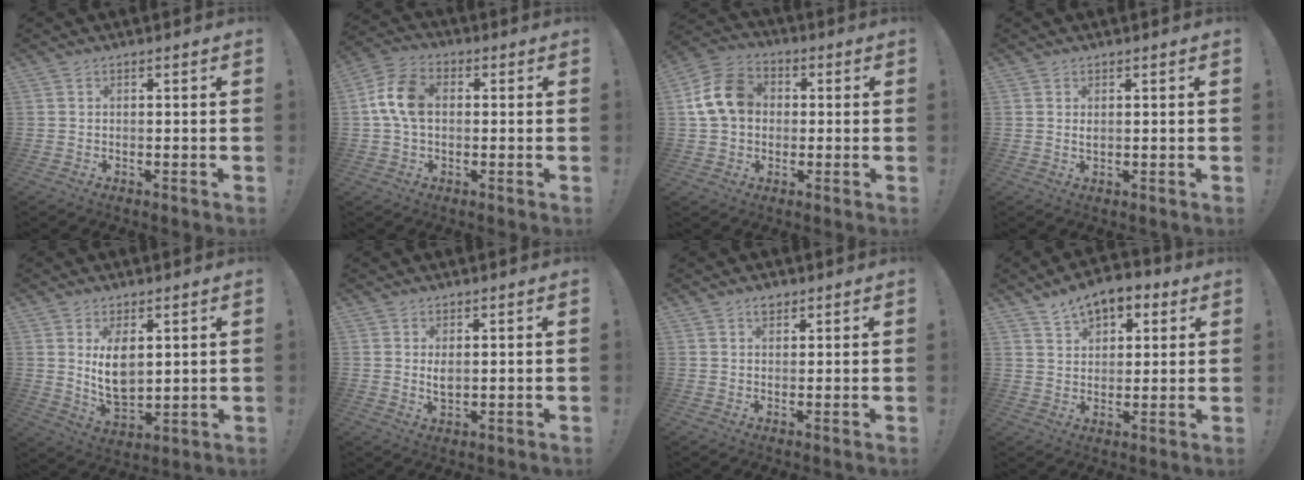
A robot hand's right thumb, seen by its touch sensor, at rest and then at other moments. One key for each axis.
{"total": 10.6, "fx": 0.8, "fy": 7.0, "fz": 7.9, "tx": -0.147, "ty": 0.011, "tz": 0.019}
{"total": 13.9, "fx": 1.9, "fy": 11.0, "fz": 8.3, "tx": -0.140, "ty": 0.015, "tz": 0.045}
{"total": 0.8, "fx": 0.4, "fy": 0.3, "fz": 0.7, "tx": -0.013, "ty": 0.001, "tz": 0.006}
{"total": 9.3, "fx": 3.3, "fy": 5.5, "fz": 6.8, "tx": -0.122, "ty": -0.023, "tz": 0.061}
{"total": 2.9, "fx": 0.9, "fy": 1.4, "fz": 2.3, "tx": -0.030, "ty": -0.006, "tz": 0.012}
{"total": 2.5, "fx": 1.8, "fy": 1.6, "fz": 1.0, "tx": -0.010, "ty": -0.005, "tz": 0.031}
{"total": 9.2, "fx": 6.0, "fy": 5.5, "fz": 4.2, "tx": -0.059, "ty": -0.030, "tz": 0.112}